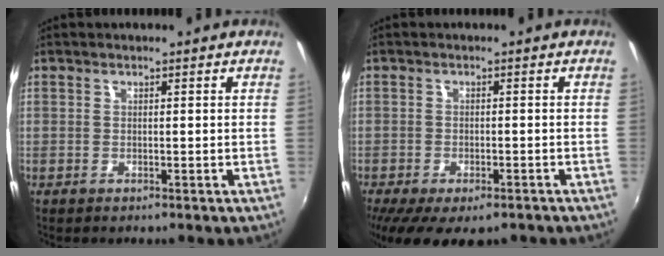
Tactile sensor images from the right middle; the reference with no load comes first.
{"total": 11.4, "force": [-7.9, 4.4, 6.9], "torque": [-0.147, -0.045, -0.118]}